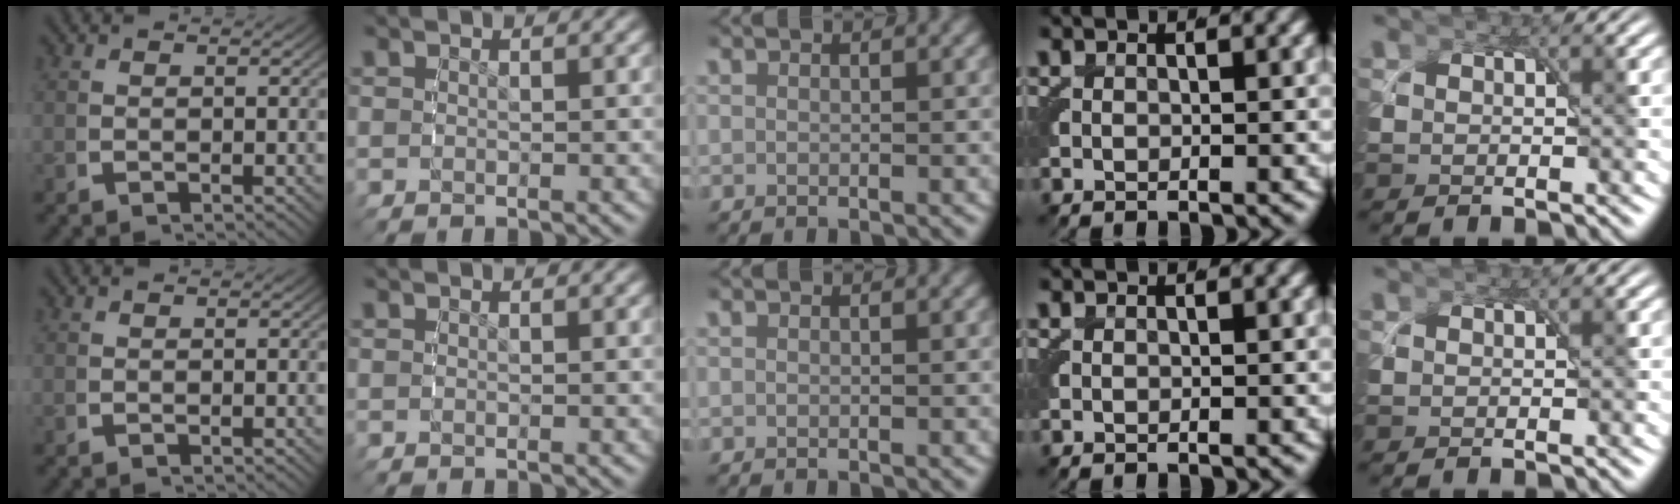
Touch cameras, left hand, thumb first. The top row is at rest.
{}